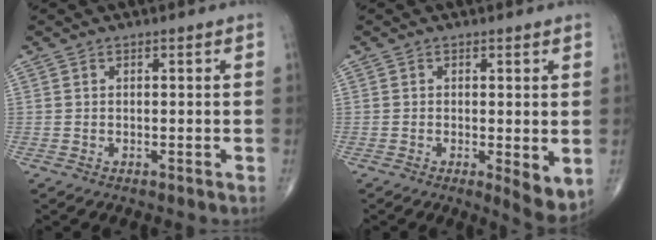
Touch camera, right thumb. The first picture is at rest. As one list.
[{"total": 5.2, "force": [-0.6, 1.7, 4.9], "torque": [-0.070, -0.017, -0.010]}]